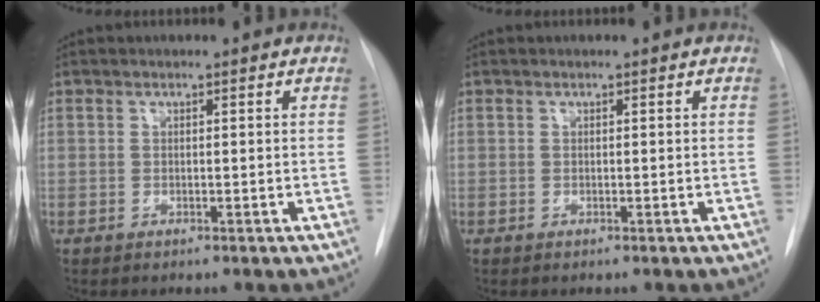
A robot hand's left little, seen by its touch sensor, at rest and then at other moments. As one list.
[{"total": 0.0}]